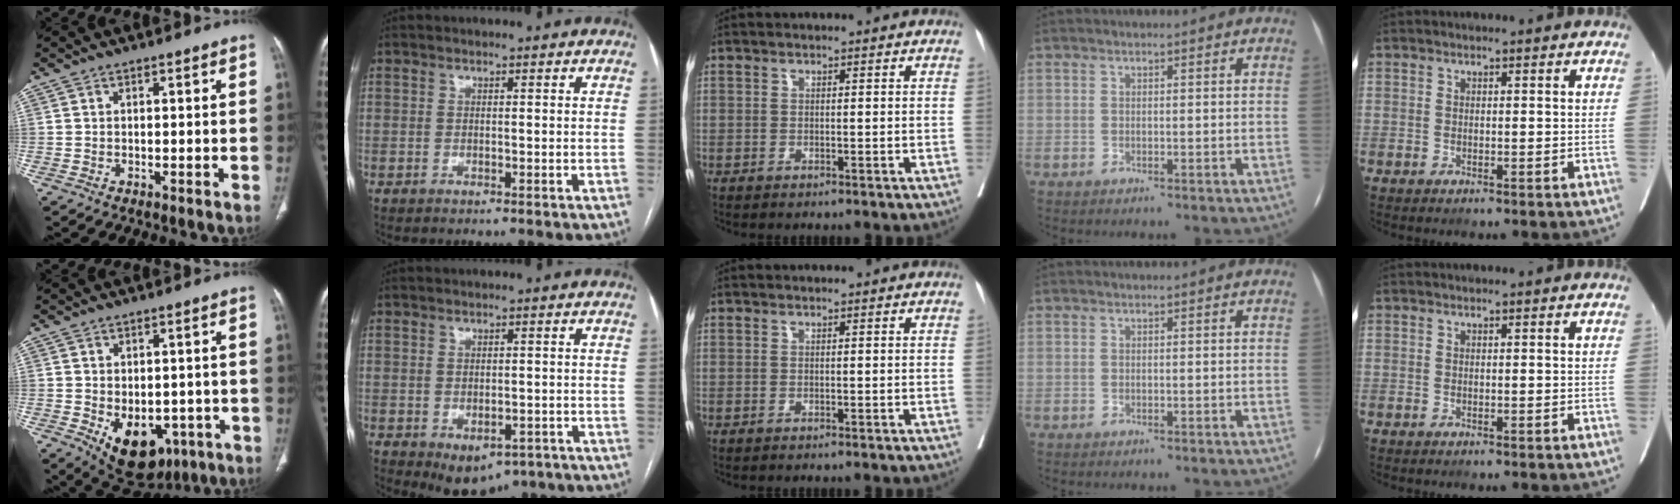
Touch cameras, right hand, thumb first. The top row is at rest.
{"thumb": {"total": 12.3, "force": [-4.5, 8.2, 8.0], "torque": [-0.085, 0.005, -0.044]}, "index": {"total": 6.8, "force": [-3.7, 4.3, 3.7], "torque": [-0.047, -0.001, -0.046]}}